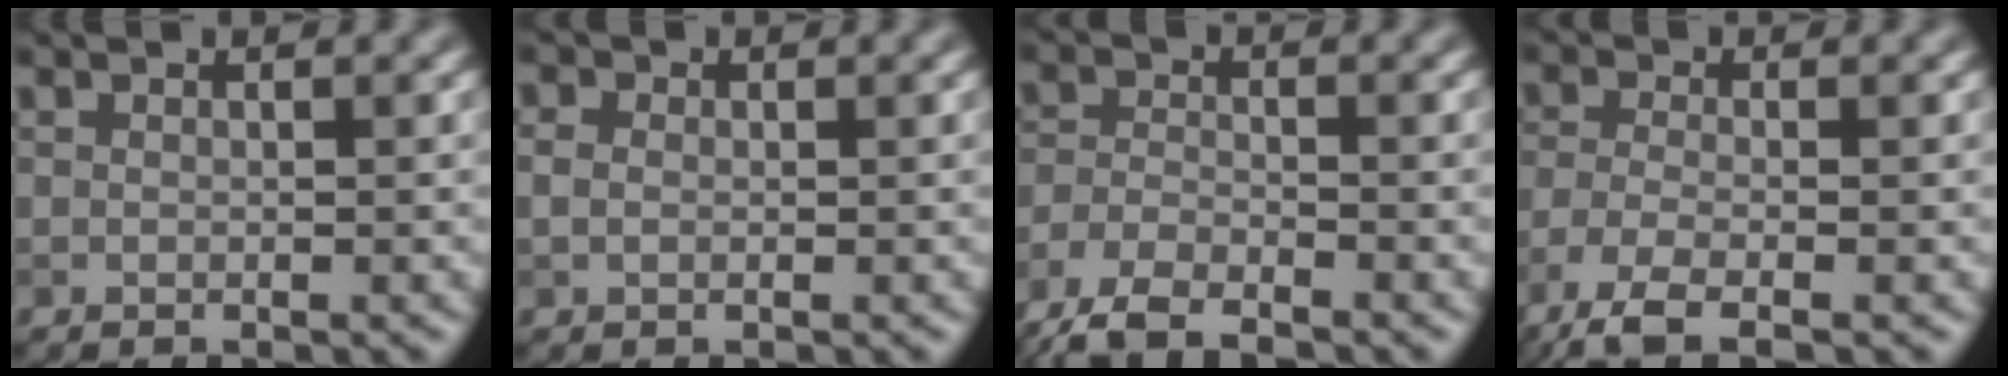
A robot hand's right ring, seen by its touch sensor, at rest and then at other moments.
{"total": 1.2, "force": [0.0, 0.9, 0.7], "torque": [-0.013, 0.002, -0.003]}
{"total": 5.3, "force": [-4.4, 1.4, 2.6], "torque": [-0.051, -0.009, -0.096]}
{"total": 5.0, "force": [-3.2, 1.4, 3.5], "torque": [-0.077, -0.012, -0.077]}